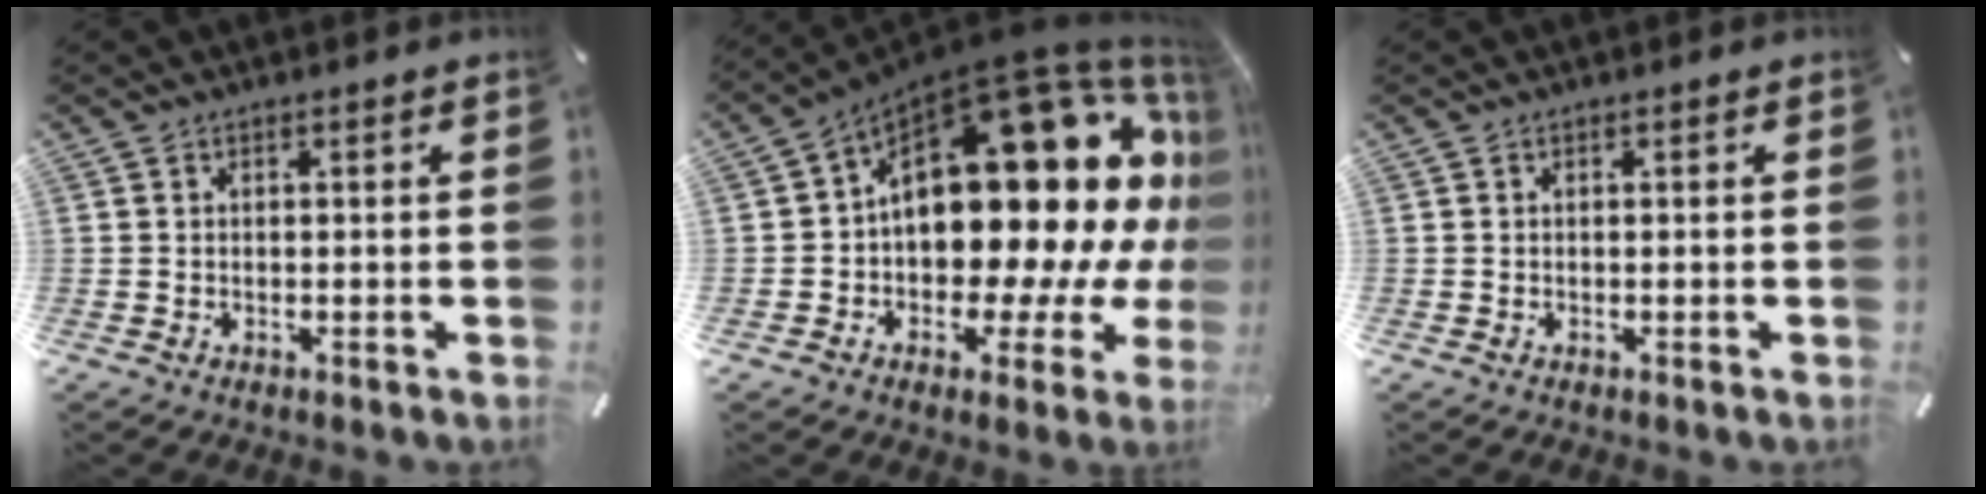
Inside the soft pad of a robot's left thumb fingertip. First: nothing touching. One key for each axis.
{"total": 28.3, "fx": 6.5, "fy": 15.3, "fz": 22.9, "tx": -0.345, "ty": -0.077, "tz": 0.129}
{"total": 0.0}